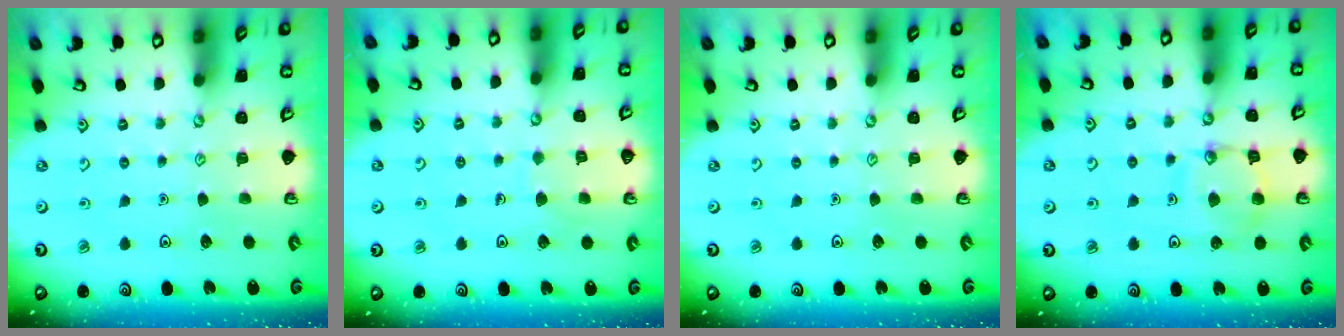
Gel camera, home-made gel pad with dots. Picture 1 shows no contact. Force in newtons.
{"total": 5.1, "press": 5.1, "slide": 0.3}
{"total": 0.0}
{"total": 13.3, "press": 13.2, "slide": 1.2}